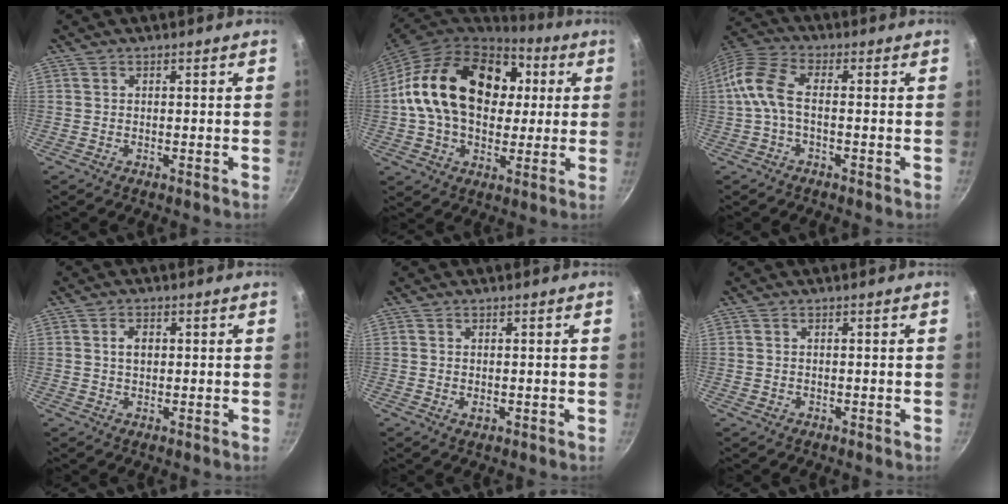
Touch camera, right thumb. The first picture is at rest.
{"total": 24.9, "force": [4.0, 17.6, 17.2], "torque": [-0.277, 0.028, 0.060]}
{"total": 8.6, "force": [-1.2, 4.5, 7.2], "torque": [-0.162, 0.028, -0.040]}
{"total": 2.4, "force": [0.3, 1.7, 1.6], "torque": [-0.019, 0.005, 0.005]}
{"total": 1.4, "force": [-0.2, 1.0, 1.0], "torque": [-0.016, -0.001, -0.002]}
{"total": 0.6, "force": [-0.2, 0.5, 0.2], "torque": [0.001, 0.002, -0.002]}